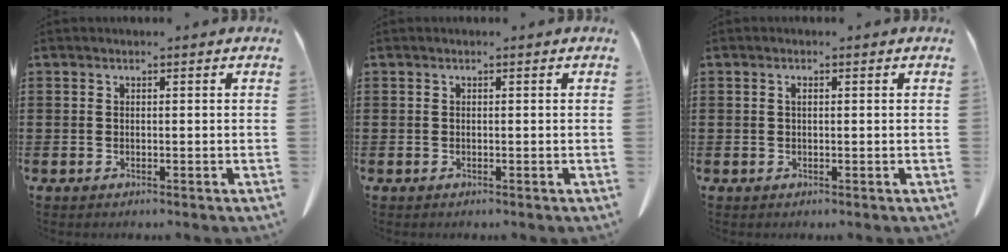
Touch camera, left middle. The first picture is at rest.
{"total": 0.0}
{"total": 0.9, "force": [0.2, 0.3, 0.8], "torque": [-0.018, 0.000, 0.003]}